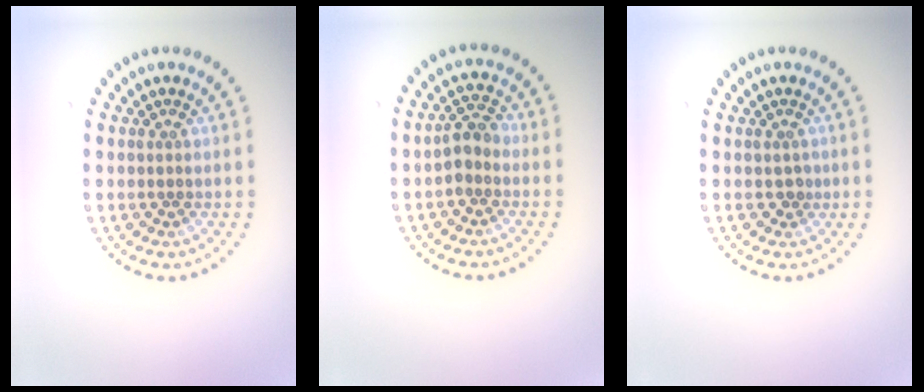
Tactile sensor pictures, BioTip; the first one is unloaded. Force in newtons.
{"total": 2.4, "press": 2.1, "slide": 1.0}
{"total": 1.0, "press": 0.8, "slide": 0.5}